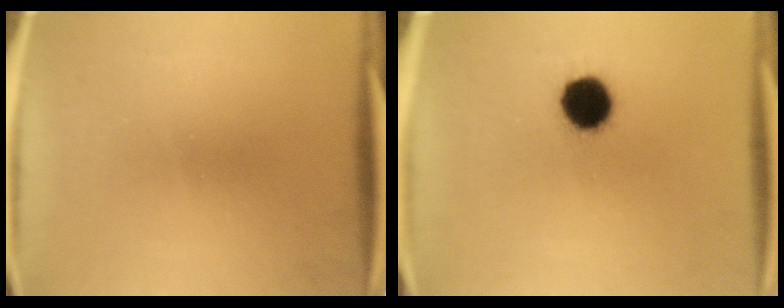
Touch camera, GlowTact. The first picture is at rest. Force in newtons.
{"total": 10.5}